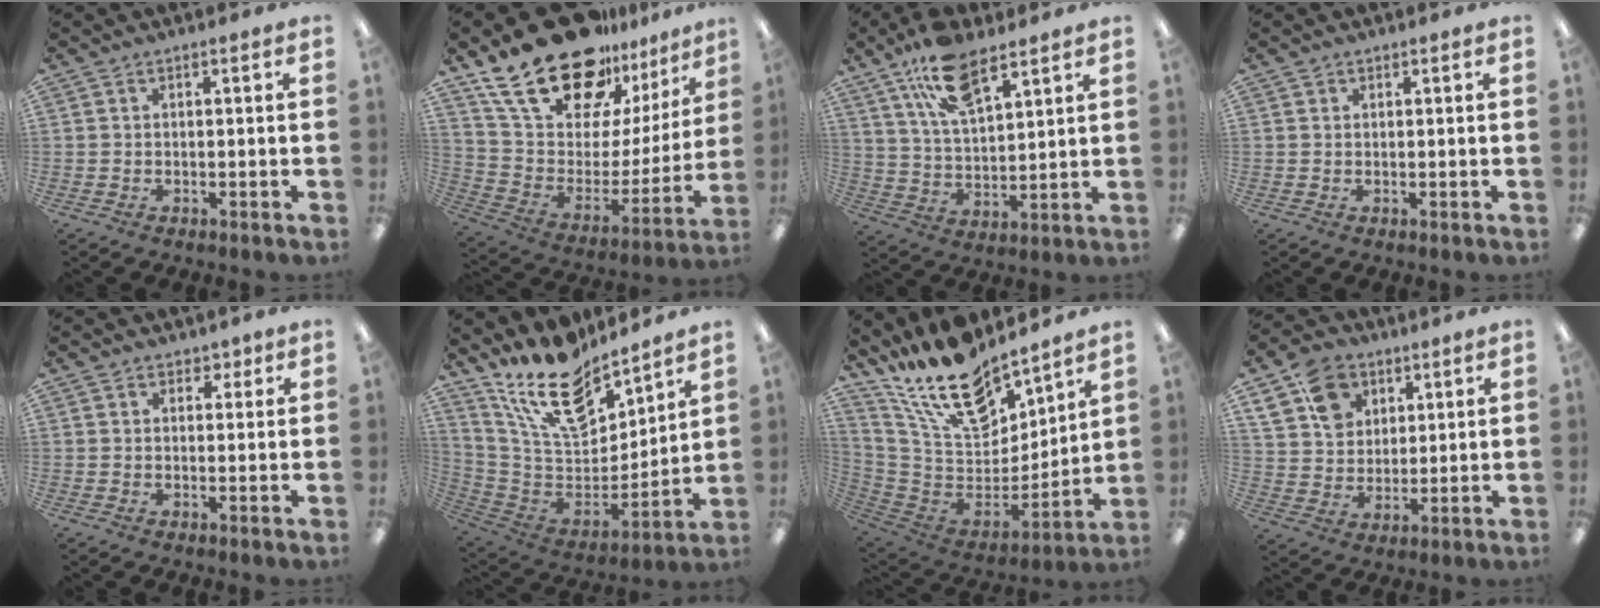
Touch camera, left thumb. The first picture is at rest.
{"total": 26.6, "force": [19.0, 12.5, 13.9], "torque": [-0.242, -0.114, 0.343]}
{"total": 14.1, "force": [9.3, 6.0, 8.7], "torque": [-0.161, -0.031, 0.169]}
{"total": 0.7, "force": [0.5, 0.4, -0.1], "torque": [0.001, 0.001, 0.010]}
{"total": 2.5, "force": [1.4, 1.9, 0.5], "torque": [0.005, -0.002, 0.024]}
{"total": 19.5, "force": [14.7, 8.3, 9.7], "torque": [-0.181, -0.099, 0.262]}
{"total": 21.4, "force": [16.5, 8.8, 10.3], "torque": [-0.214, -0.112, 0.298]}
{"total": 13.0, "force": [7.0, 9.6, 5.1], "torque": [-0.094, -0.020, 0.137]}